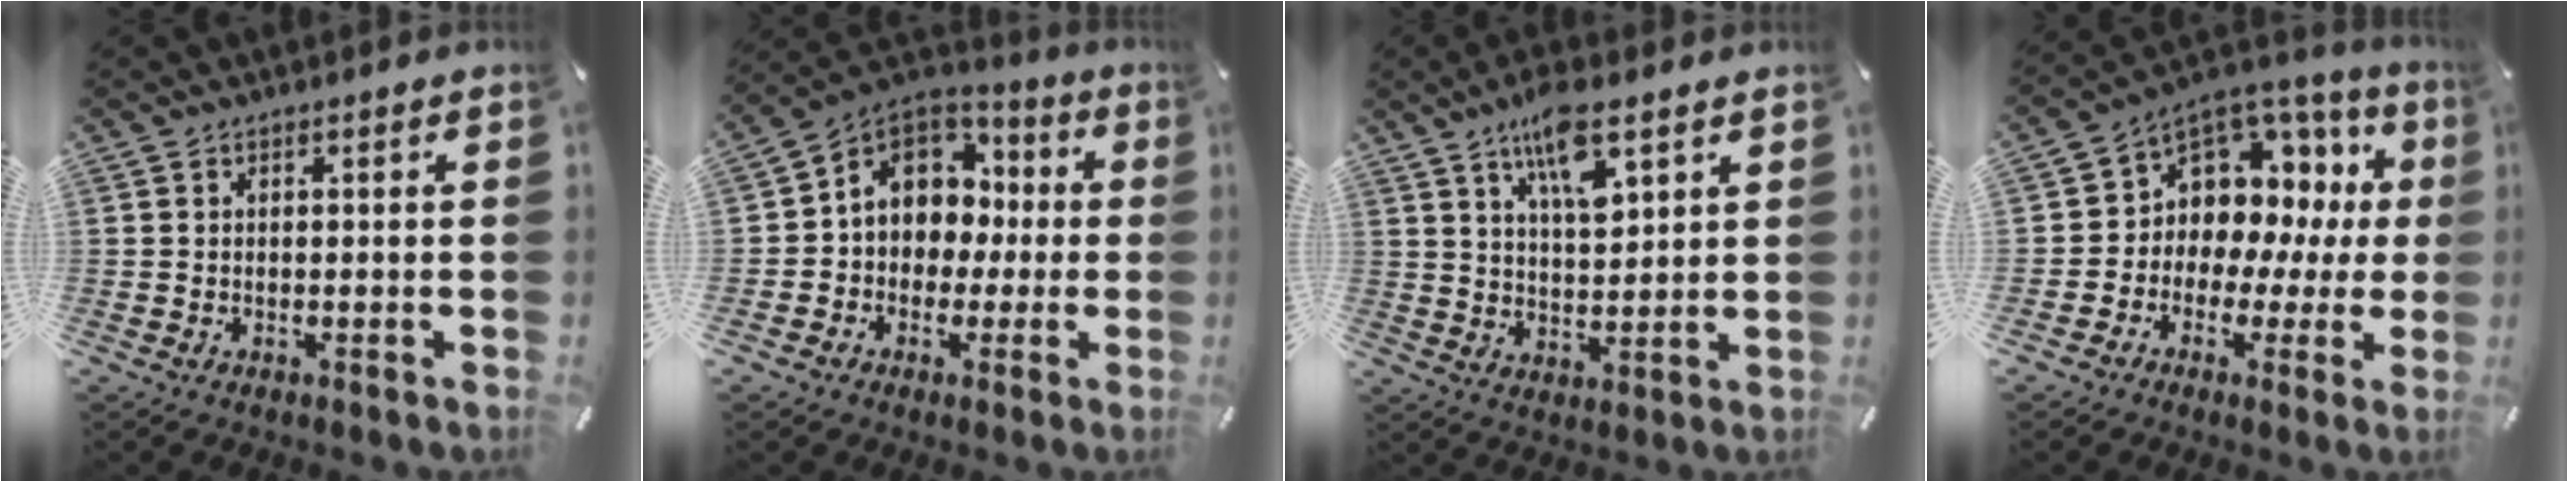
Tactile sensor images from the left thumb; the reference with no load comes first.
{"total": 9.8, "force": [1.0, 9.3, 3.1], "torque": [-0.076, 0.000, 0.025]}
{"total": 9.9, "force": [6.2, 3.5, 6.8], "torque": [-0.116, -0.022, 0.106]}
{"total": 8.0, "force": [2.3, 7.4, 2.3], "torque": [-0.041, -0.046, 0.044]}